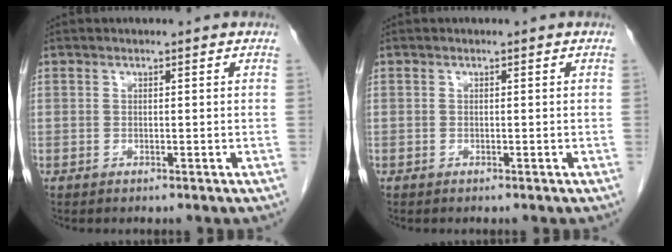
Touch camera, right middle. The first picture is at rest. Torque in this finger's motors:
{"motor_torque": [0.67, -0.63, 0.04, -0.03]}